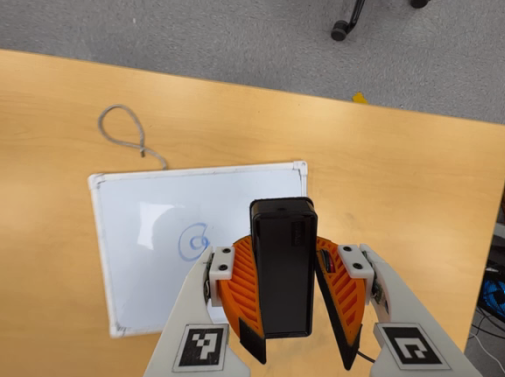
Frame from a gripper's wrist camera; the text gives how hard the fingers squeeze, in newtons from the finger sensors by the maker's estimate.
{"total": 7.8, "left": 8.5, "right": 7.2}